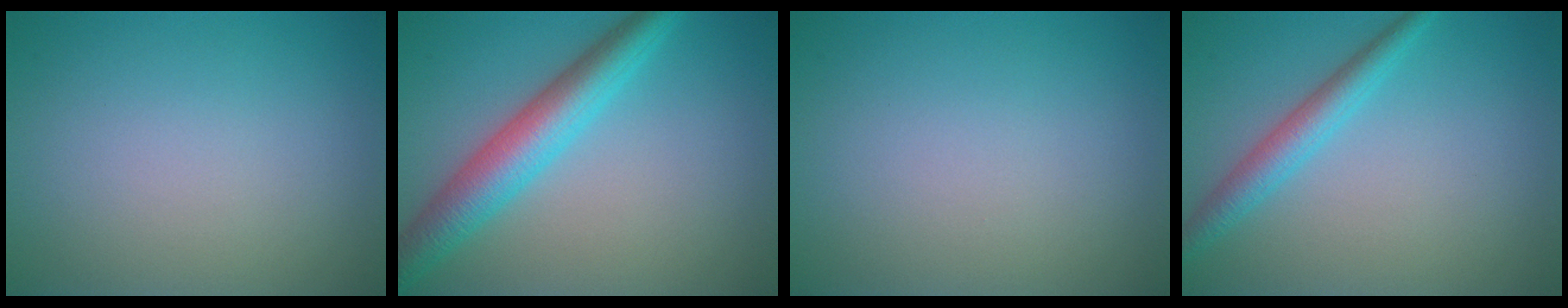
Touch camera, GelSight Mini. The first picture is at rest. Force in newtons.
{"total": 5.8, "press": 5.8, "slide": 0.1}
{"total": 0.0}
{"total": 2.9, "press": 2.9, "slide": 0.1}